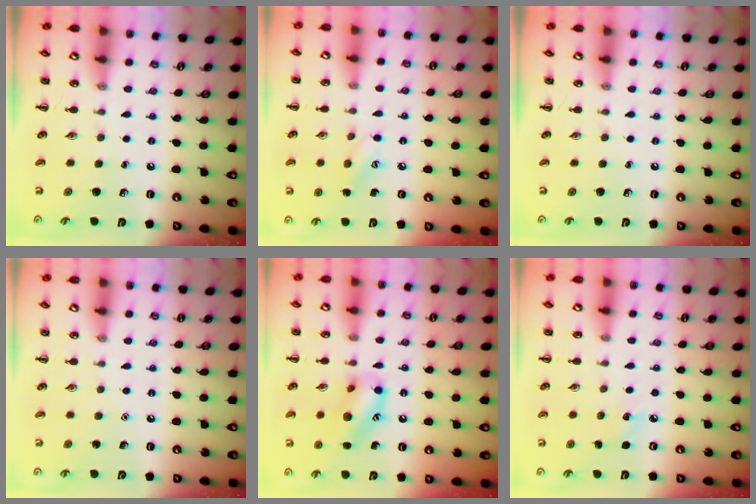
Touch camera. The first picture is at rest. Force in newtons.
{"total": 6.4, "press": 6.2, "slide": 1.6}
{"total": 0.0}
{"total": 1.5, "press": 1.5, "slide": 0.2}
{"total": 13.7, "press": 13.6, "slide": 1.7}
{"total": 4.0, "press": 3.8, "slide": 1.1}